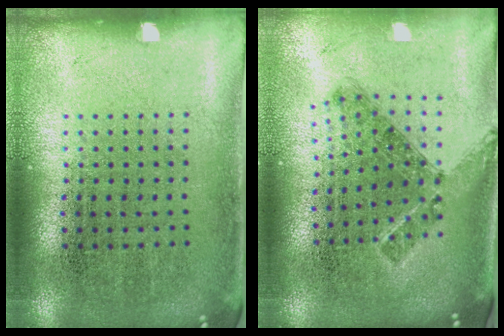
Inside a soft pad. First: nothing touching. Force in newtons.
{"total": 0.9, "press": 0.8, "slide": 0.4}